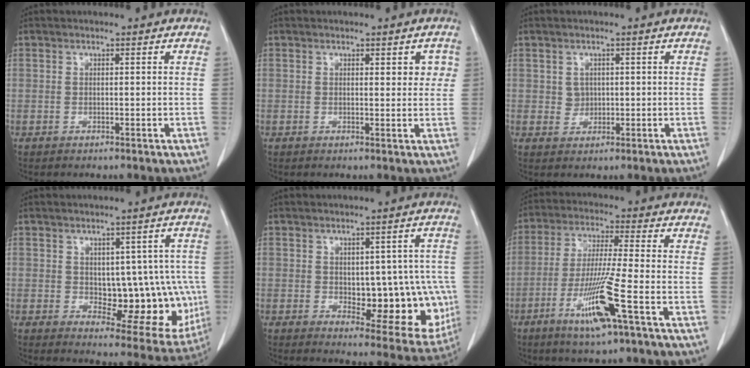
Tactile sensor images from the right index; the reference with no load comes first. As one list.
[{"total": 2.8, "force": [1.0, 1.2, 2.3], "torque": [-0.021, 0.002, 0.011]}, {"total": 1.9, "force": [0.4, 1.7, 0.6], "torque": [-0.008, -0.001, 0.009]}, {"total": 13.1, "force": [-0.5, 6.7, 11.2], "torque": [-0.122, 0.012, 0.016]}, {"total": 13.5, "force": [-1.4, 6.6, 11.7], "torque": [-0.133, 0.009, 0.005]}, {"total": 11.1, "force": [-4.9, -0.7, 10.0], "torque": [-0.196, -0.022, -0.094]}]